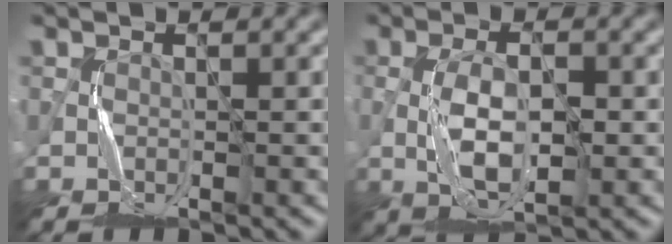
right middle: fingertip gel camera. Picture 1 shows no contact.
{"total": 5.1, "force": [-0.8, 2.2, 4.5], "torque": [-0.095, 0.001, -0.014]}